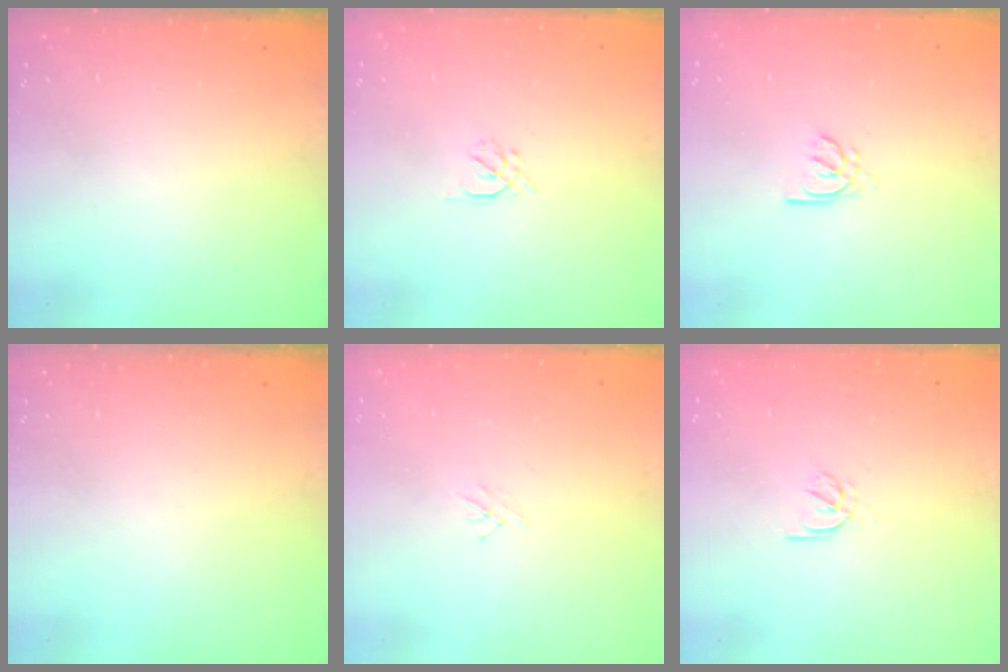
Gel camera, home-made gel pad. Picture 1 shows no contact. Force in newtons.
{"total": 1.6, "press": 1.5, "slide": 0.6}
{"total": 2.4, "press": 2.4, "slide": 0.6}
{"total": 0.0}
{"total": 1.5, "press": 1.4, "slide": 0.4}
{"total": 2.4, "press": 2.4, "slide": 0.5}